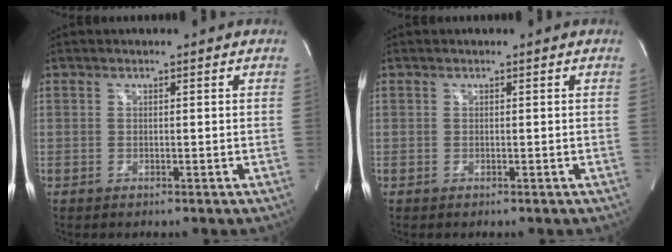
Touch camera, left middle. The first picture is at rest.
{"total": 0.0}